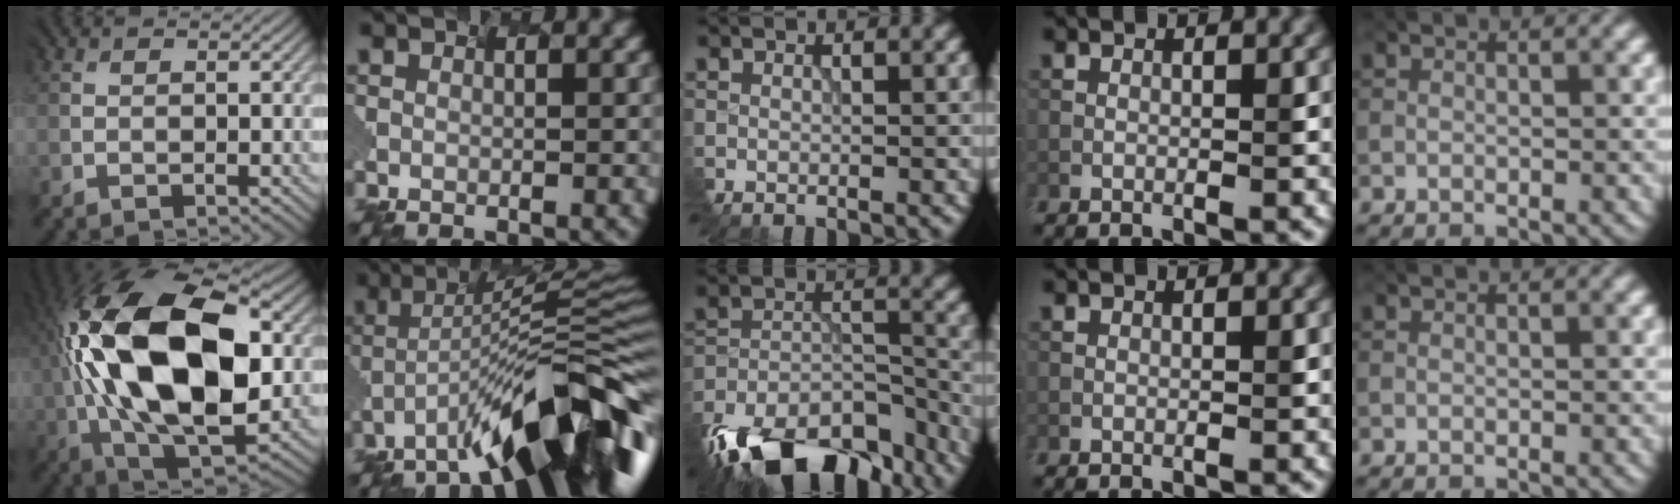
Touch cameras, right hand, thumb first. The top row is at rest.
{"thumb": {"total": 19.8, "force": [2.1, 10.4, 16.8], "torque": [-0.356, 0.017, 0.023]}, "index": {"total": 13.3, "force": [-8.2, 2.4, 10.2], "torque": [-0.151, 0.020, -0.124]}, "middle": {"total": 14.4, "force": [-11.7, 5.8, 6.0], "torque": [-0.136, -0.019, -0.180]}}